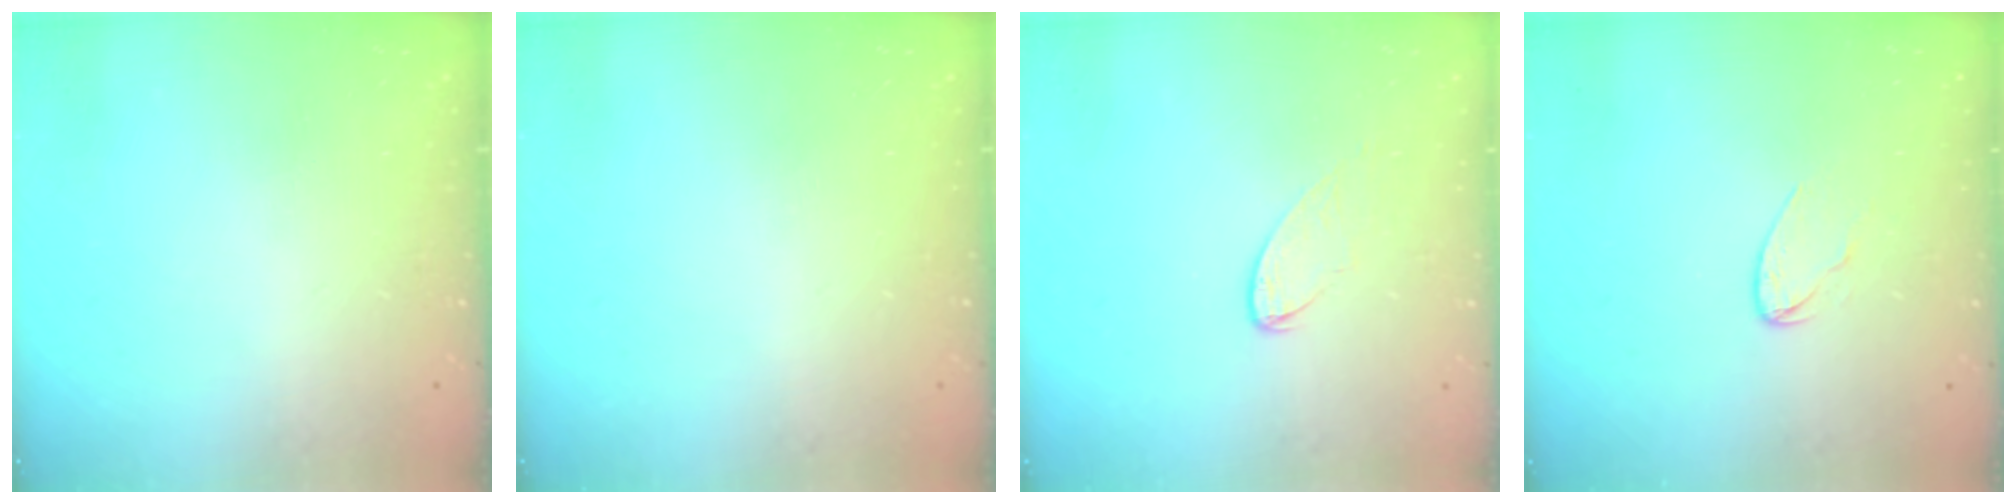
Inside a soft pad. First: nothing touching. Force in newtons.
{"total": 0.0}
{"total": 5.8, "press": 5.8, "slide": 0.5}
{"total": 4.1, "press": 4.1, "slide": 0.3}